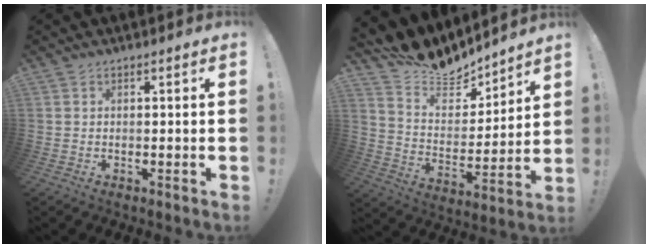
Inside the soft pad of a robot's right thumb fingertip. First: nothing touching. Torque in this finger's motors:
{"motor_torque": [-0.23, 0.59, 0.24, 0.33, 0.00]}